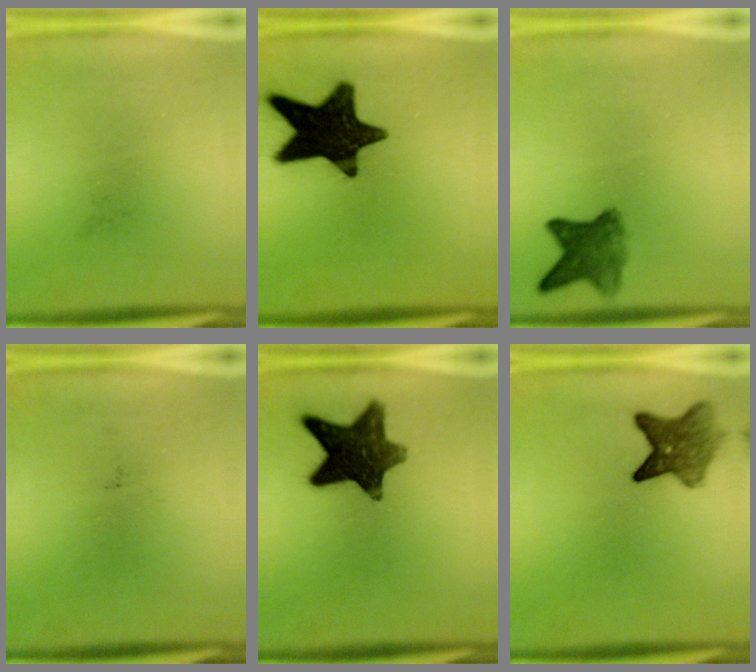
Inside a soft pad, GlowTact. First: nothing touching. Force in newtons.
{"total": 17.4}
{"total": 5.8}
{"total": 0.0}
{"total": 12.6}
{"total": 6.3}